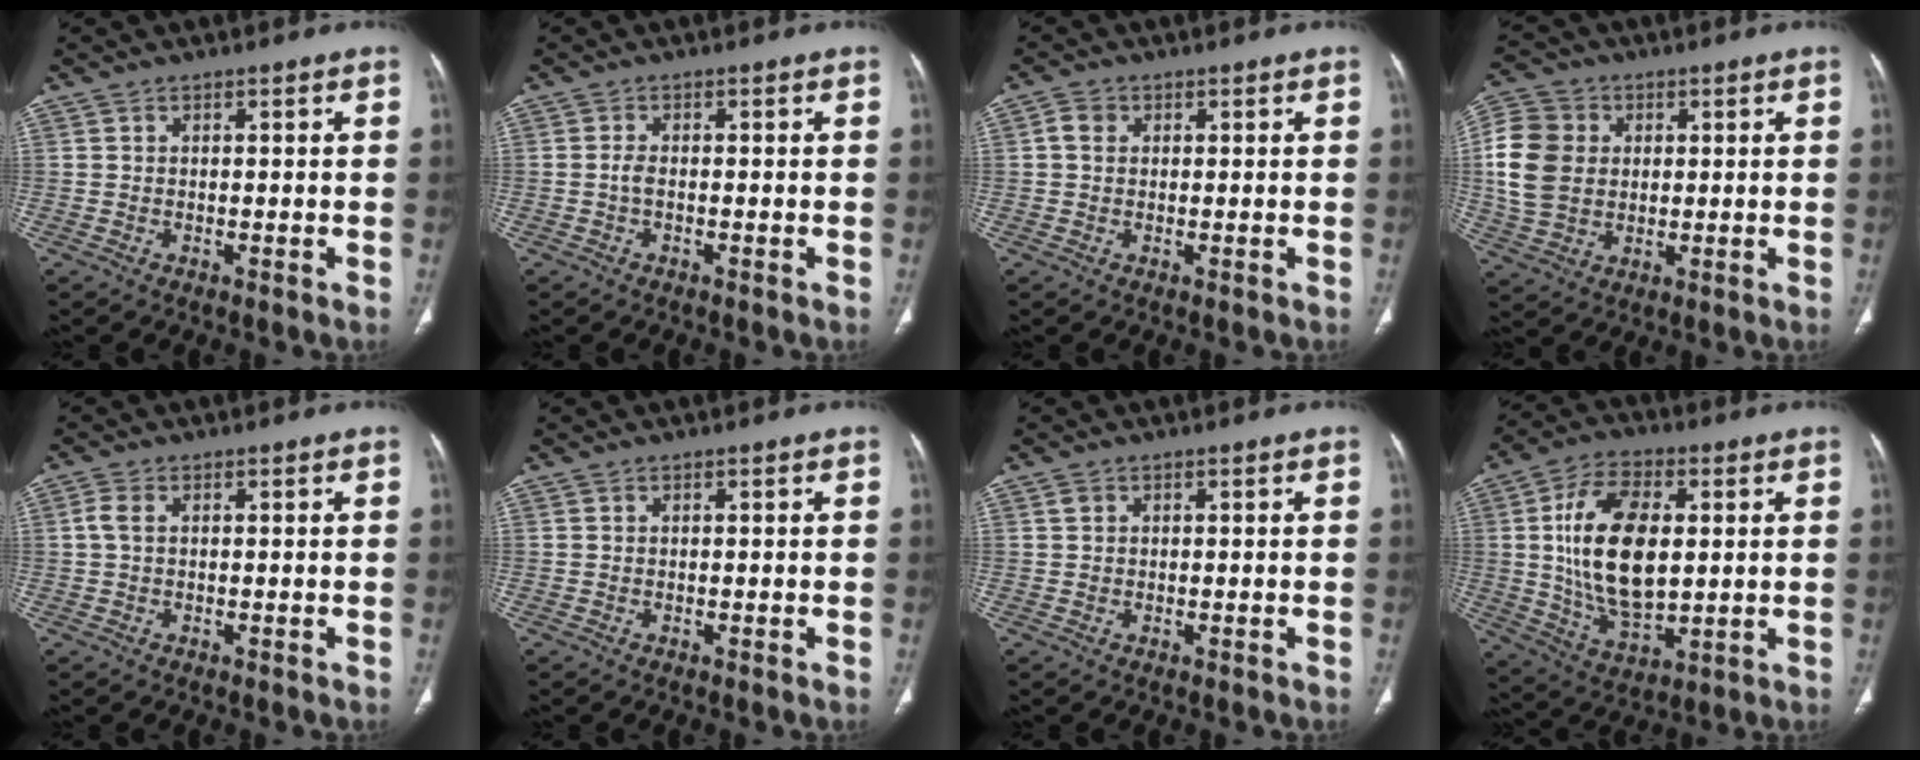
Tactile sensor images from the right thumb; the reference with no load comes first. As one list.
[{"total": 1.3, "force": [-0.3, 0.4, 1.1], "torque": [-0.026, 0.000, -0.009]}, {"total": 2.2, "force": [0.4, 1.9, 1.1], "torque": [-0.020, 0.003, 0.005]}, {"total": 12.5, "force": [1.5, 10.1, 7.2], "torque": [-0.136, 0.005, 0.028]}, {"total": 2.0, "force": [0.2, 1.2, 1.6], "torque": [-0.046, 0.004, 0.000]}, {"total": 0.0}, {"total": 1.1, "force": [0.3, 1.0, 0.4], "torque": [-0.004, 0.001, 0.006]}, {"total": 18.1, "force": [2.2, 10.0, 15.0], "torque": [-0.262, -0.009, 0.046]}]